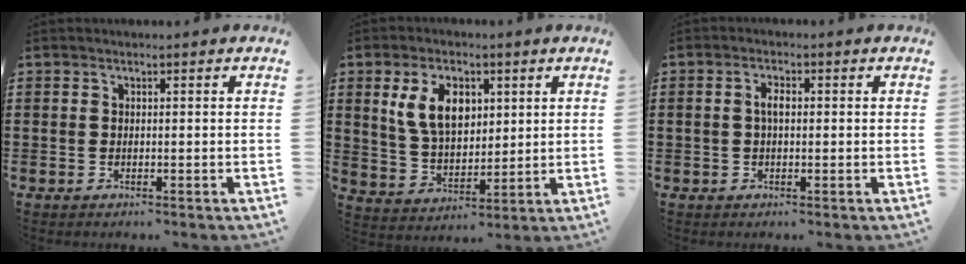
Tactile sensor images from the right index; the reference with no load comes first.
{"total": 8.3, "force": [3.0, 4.9, 5.9], "torque": [-0.146, 0.011, 0.052]}
{"total": 2.3, "force": [0.1, 1.0, 2.0], "torque": [-0.039, 0.005, 0.001]}